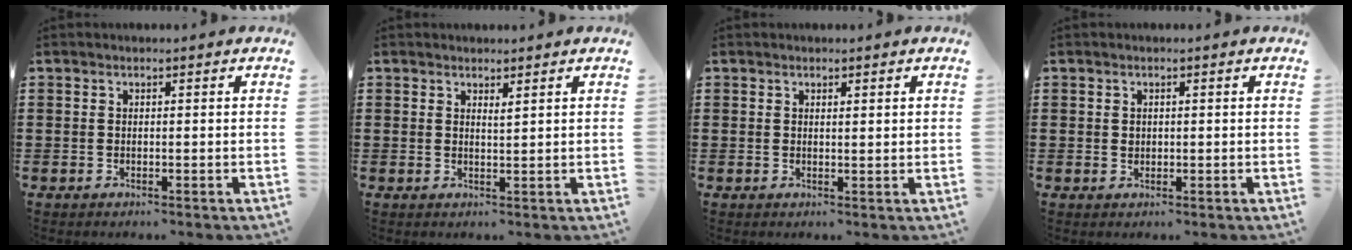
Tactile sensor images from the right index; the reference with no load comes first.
{"total": 1.2, "force": [1.0, 0.1, 0.5], "torque": [-0.012, 0.001, 0.020]}
{"total": 0.7, "force": [0.5, 0.1, 0.4], "torque": [-0.009, 0.000, 0.010]}
{"total": 0.9, "force": [0.2, 0.7, 0.5], "torque": [-0.012, 0.004, 0.004]}